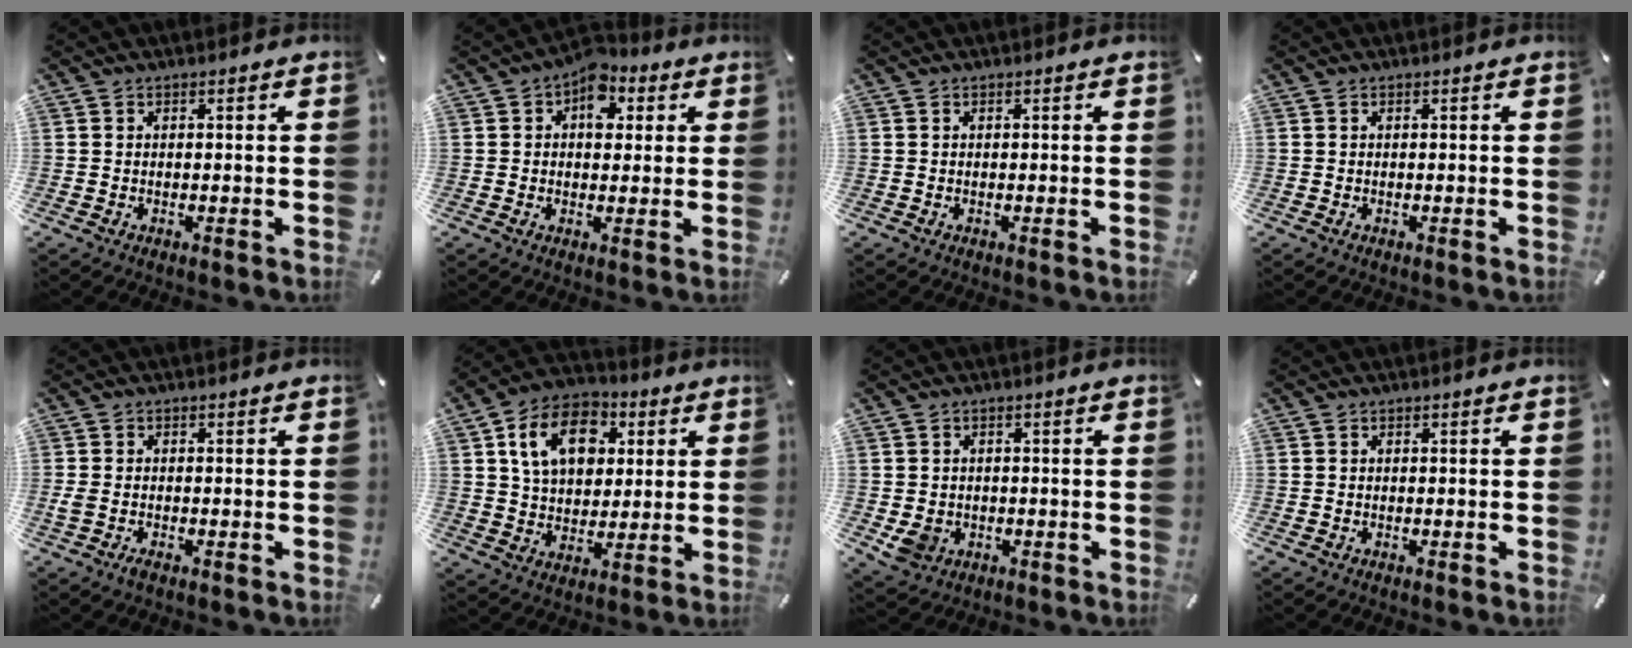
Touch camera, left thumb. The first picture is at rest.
{"total": 8.1, "force": [2.8, 5.6, 5.1], "torque": [-0.061, -0.008, 0.044]}
{"total": 0.0}
{"total": 0.0}
{"total": 1.7, "force": [-0.8, 0.9, 1.3], "torque": [-0.024, 0.001, -0.014]}
{"total": 13.7, "force": [4.7, 10.3, 7.8], "torque": [-0.126, 0.002, 0.086]}
{"total": 4.4, "force": [-0.8, 3.9, 1.7], "torque": [-0.043, -0.004, -0.016]}
{"total": 0.0}